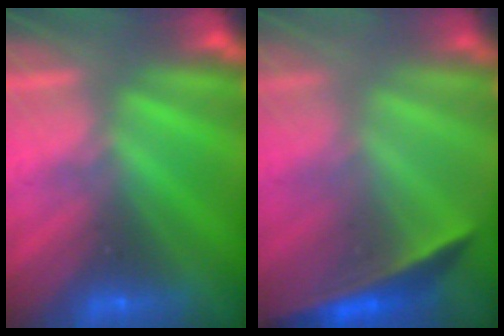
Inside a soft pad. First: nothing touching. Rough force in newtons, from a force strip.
{"total": 1.7}